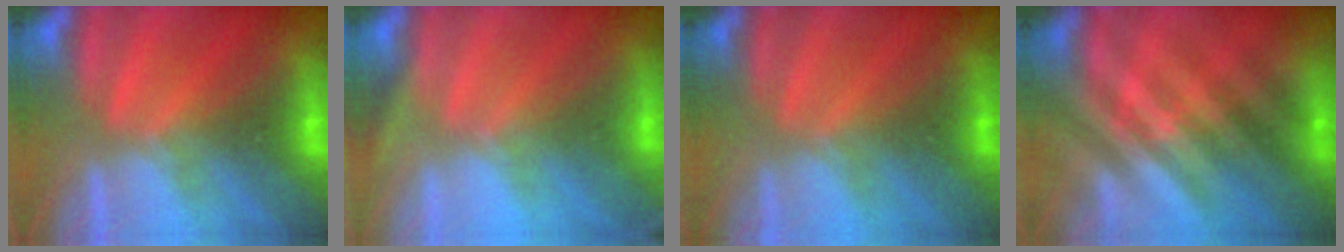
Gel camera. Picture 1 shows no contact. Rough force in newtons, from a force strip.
{"total": 2.8}
{"total": 2.4}
{"total": 2.4}